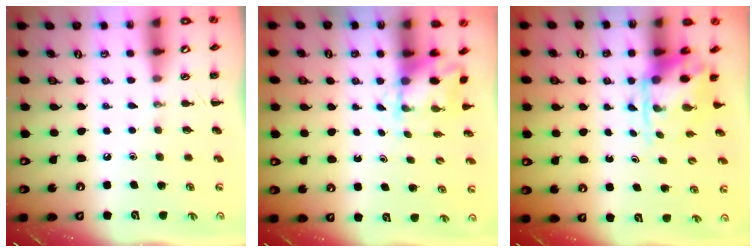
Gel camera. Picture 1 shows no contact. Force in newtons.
{"total": 2.7, "press": 2.5, "slide": 0.9}
{"total": 3.8, "press": 3.6, "slide": 0.9}